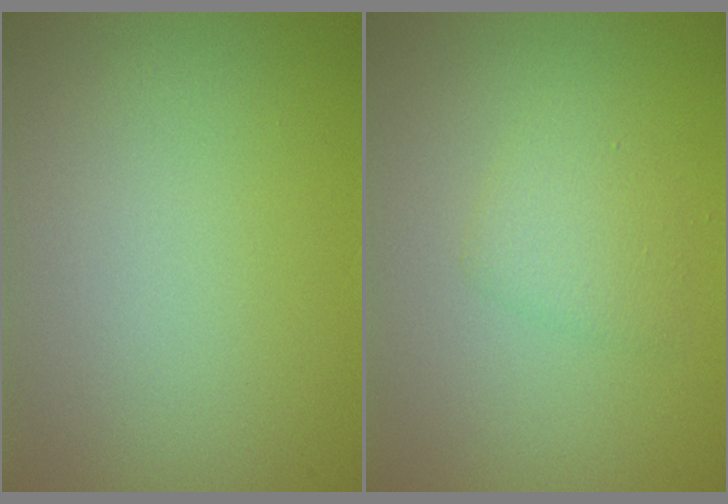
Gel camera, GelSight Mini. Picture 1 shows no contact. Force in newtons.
{"total": 1.9, "press": 1.9, "slide": 0.1}